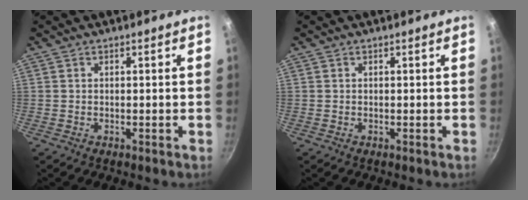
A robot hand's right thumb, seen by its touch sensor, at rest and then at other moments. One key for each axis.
{"total": 0.0}